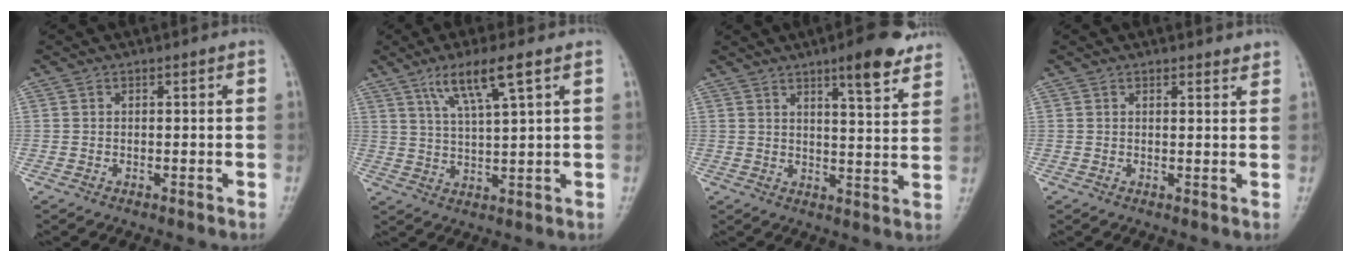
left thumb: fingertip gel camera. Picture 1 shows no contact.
{"total": 8.4, "force": [4.6, 0.8, 7.1], "torque": [-0.140, -0.015, 0.090]}
{"total": 10.3, "force": [6.9, 2.2, 7.4], "torque": [-0.080, -0.038, 0.091]}
{"total": 1.9, "force": [1.8, 0.5, 0.6], "torque": [0.003, -0.009, 0.022]}